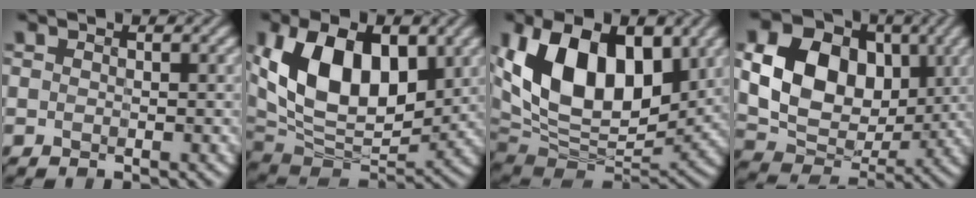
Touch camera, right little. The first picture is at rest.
{"total": 13.2, "force": [2.7, 8.1, 10.1], "torque": [-0.194, -0.001, 0.047]}
{"total": 14.7, "force": [3.4, 8.9, 11.1], "torque": [-0.203, 0.008, 0.059]}
{"total": 11.0, "force": [1.5, 8.1, 7.4], "torque": [-0.148, 0.003, 0.020]}